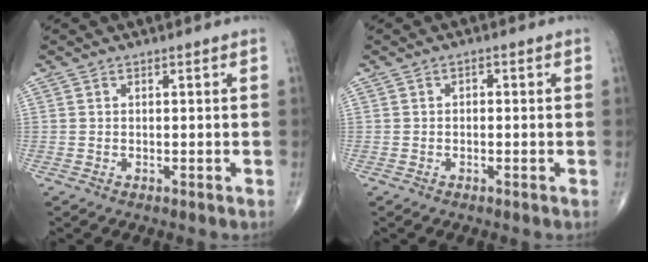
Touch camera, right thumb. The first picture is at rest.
{"total": 0.9, "force": [-0.1, 0.7, 0.6], "torque": [-0.003, 0.003, -0.007]}